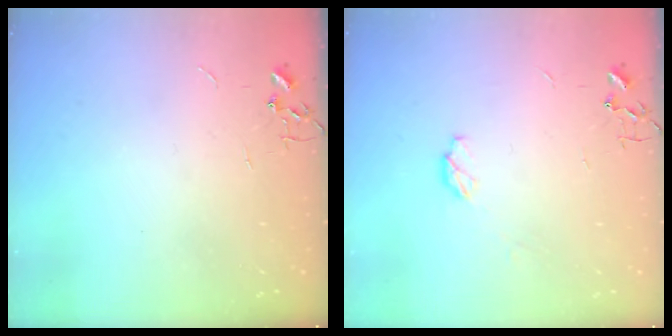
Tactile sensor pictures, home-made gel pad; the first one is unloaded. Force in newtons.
{"total": 4.4, "press": 4.3, "slide": 0.2}